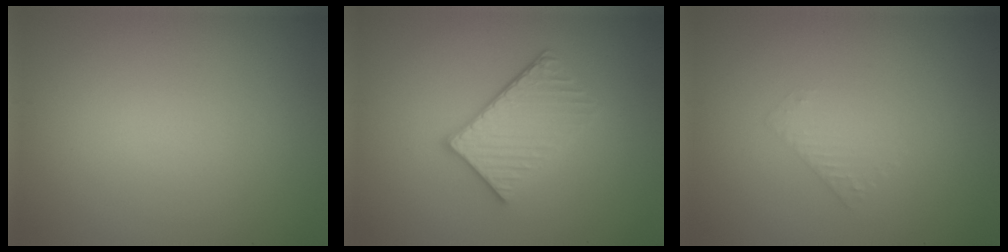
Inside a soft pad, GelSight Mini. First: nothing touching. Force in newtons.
{"total": 4.1, "press": 3.3, "slide": 2.4}
{"total": 1.3, "press": 1.3, "slide": 0.3}